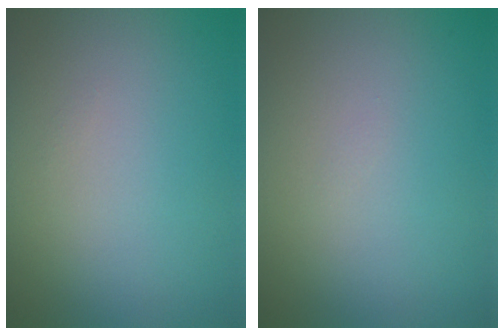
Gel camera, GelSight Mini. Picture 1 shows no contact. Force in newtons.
{"total": 0.0}